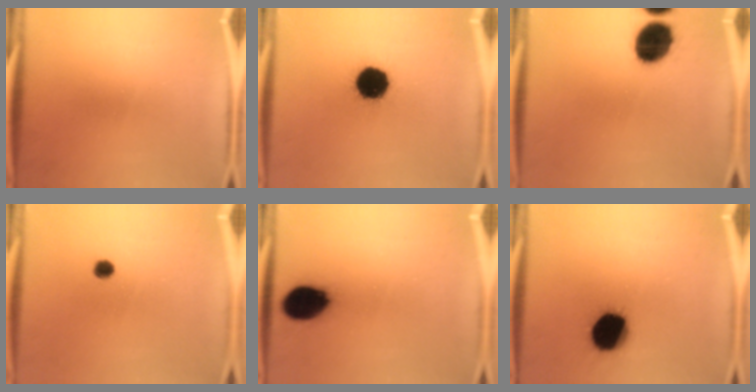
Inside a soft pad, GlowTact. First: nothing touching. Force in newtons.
{"total": 16.1}
{"total": 13.3}
{"total": 1.4}
{"total": 12.8}
{"total": 17.4}